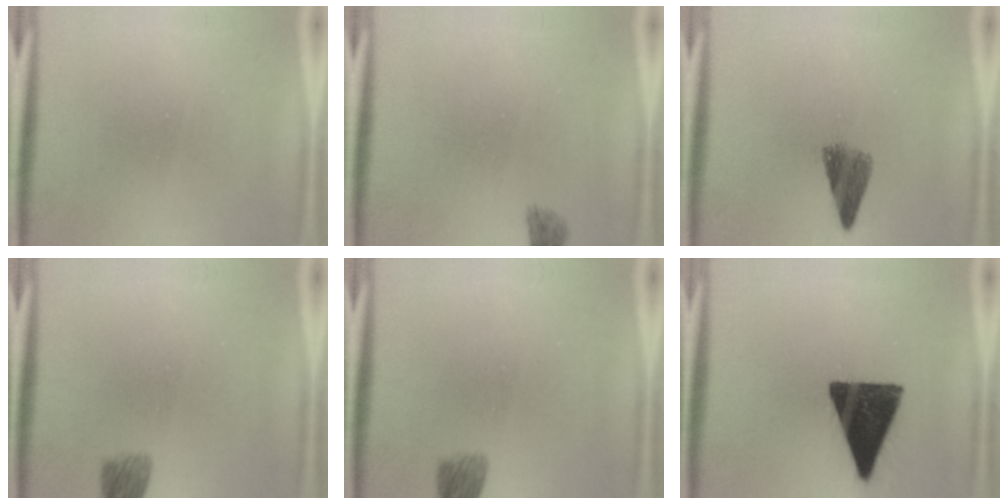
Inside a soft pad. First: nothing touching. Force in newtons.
{"total": 1.6}
{"total": 4.2}
{"total": 4.5}
{"total": 4.5}
{"total": 15.4}